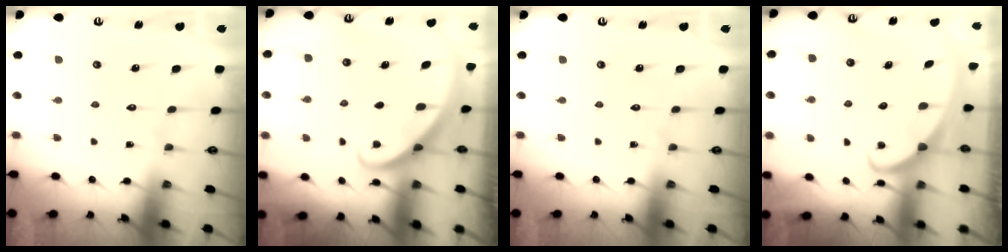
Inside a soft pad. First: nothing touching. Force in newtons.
{"total": 2.8, "press": 2.8, "slide": 0.2}
{"total": 0.0}
{"total": 2.5, "press": 2.5, "slide": 0.3}